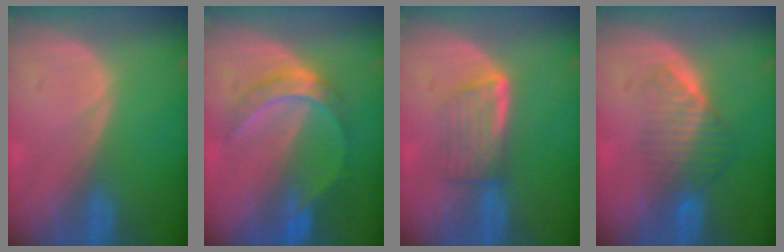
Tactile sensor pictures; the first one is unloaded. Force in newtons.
{"total": 5.8, "press": 5.6, "slide": 1.2}
{"total": 5.8, "press": 5.0, "slide": 2.9}
{"total": 6.5, "press": 5.5, "slide": 3.4}